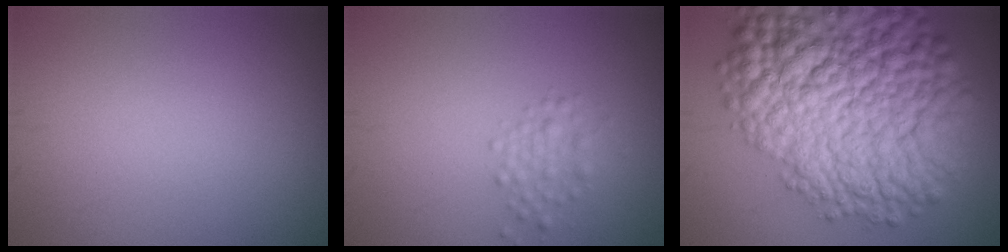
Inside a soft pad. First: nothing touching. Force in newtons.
{"total": 1.7, "press": 1.7, "slide": 0.0}
{"total": 16.2, "press": 16.2, "slide": 0.6}